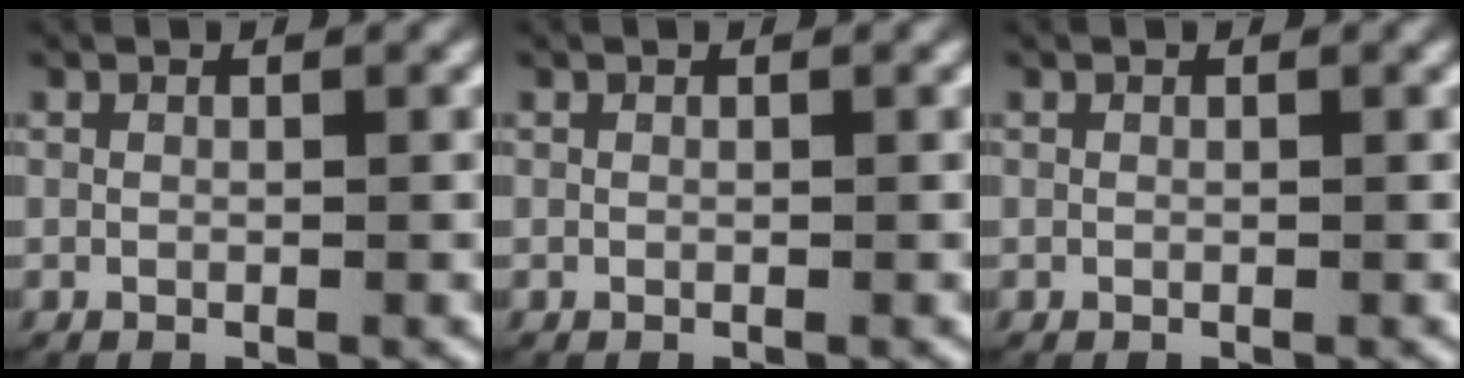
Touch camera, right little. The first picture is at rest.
{"total": 0.0}
{"total": 0.0}